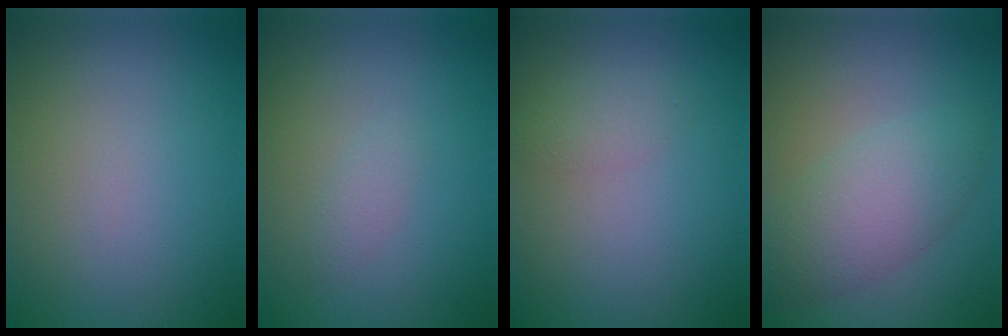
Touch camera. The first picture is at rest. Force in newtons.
{"total": 1.1, "press": 1.1, "slide": 0.1}
{"total": 1.4, "press": 1.4, "slide": 0.0}
{"total": 4.5, "press": 4.5, "slide": 0.0}